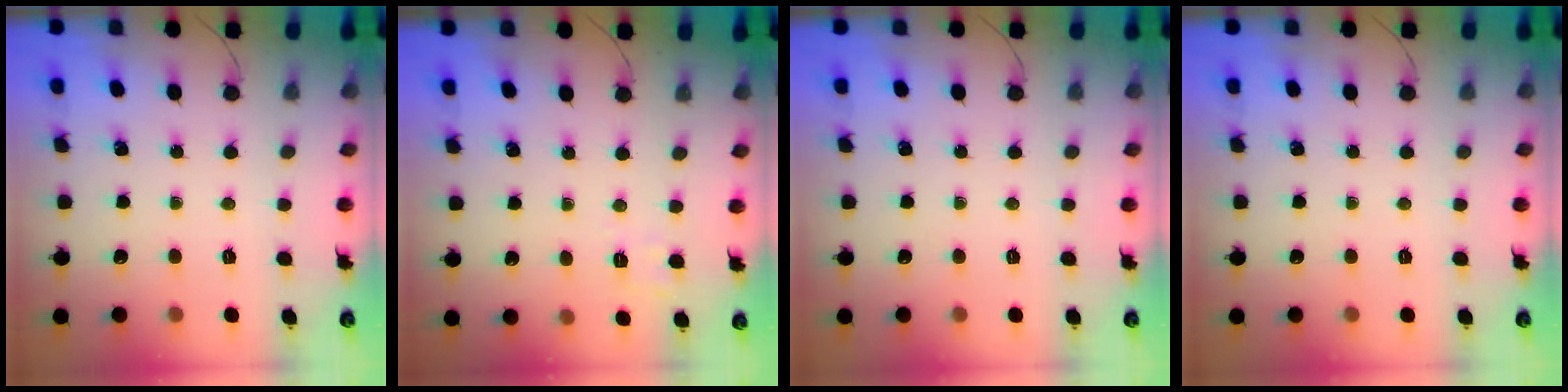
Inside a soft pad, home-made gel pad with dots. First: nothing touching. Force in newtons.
{"total": 3.0, "press": 2.3, "slide": 1.9}
{"total": 0.0}
{"total": 0.0}